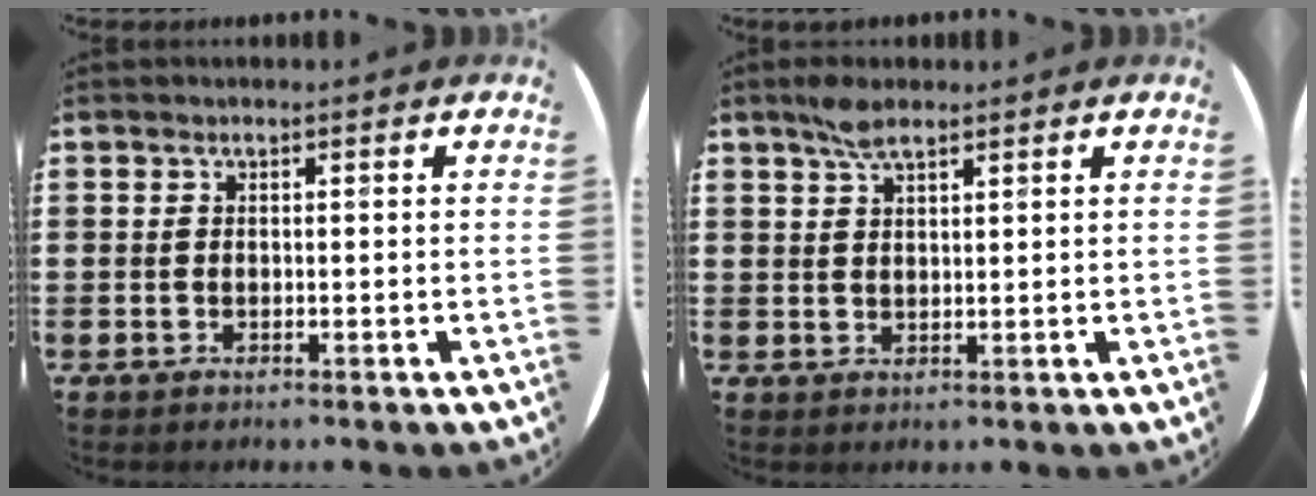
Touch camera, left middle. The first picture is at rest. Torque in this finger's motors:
{"motor_torque": [0.36, 0.21, 0.25, 0.08]}